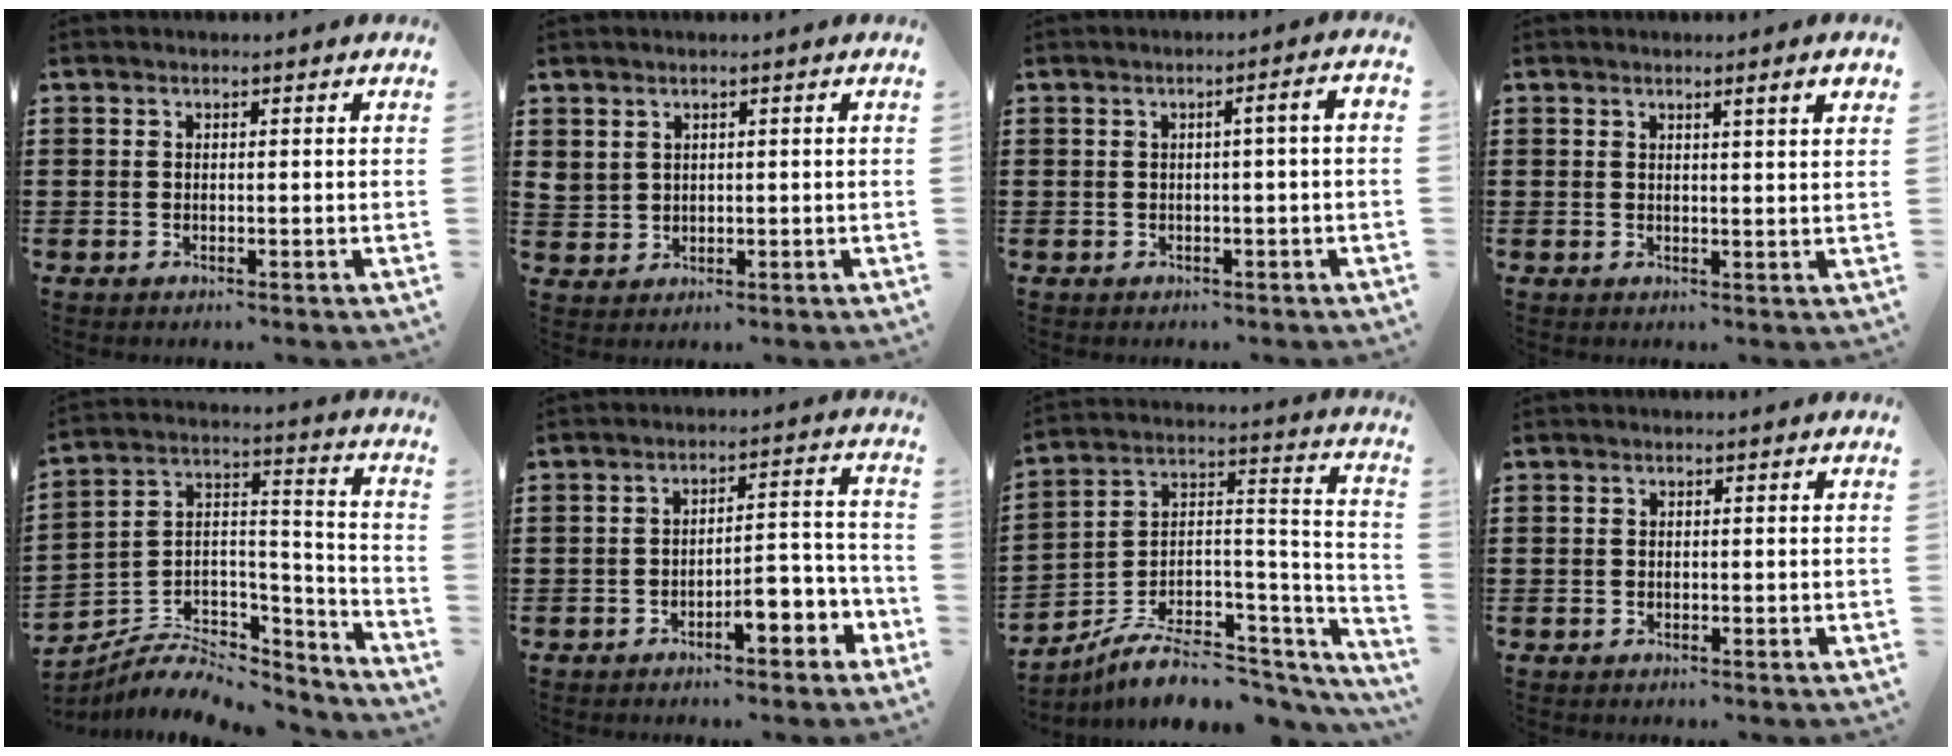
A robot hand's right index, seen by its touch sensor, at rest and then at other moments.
{"total": 1.9, "force": [1.2, 1.4, 0.3], "torque": [-0.014, 0.005, 0.023]}
{"total": 2.2, "force": [-0.4, -0.1, 2.2], "torque": [-0.036, -0.003, -0.011]}
{"total": 2.4, "force": [1.4, -0.2, 2.0], "torque": [-0.031, -0.005, 0.022]}
{"total": 6.6, "force": [-4.9, 3.6, 2.4], "torque": [-0.052, 0.003, -0.093]}
{"total": 5.0, "force": [-3.4, 1.3, 3.4], "torque": [-0.051, 0.006, -0.067]}
{"total": 8.3, "force": [-5.7, 3.8, 4.6], "torque": [-0.081, 0.015, -0.105]}
{"total": 0.0}